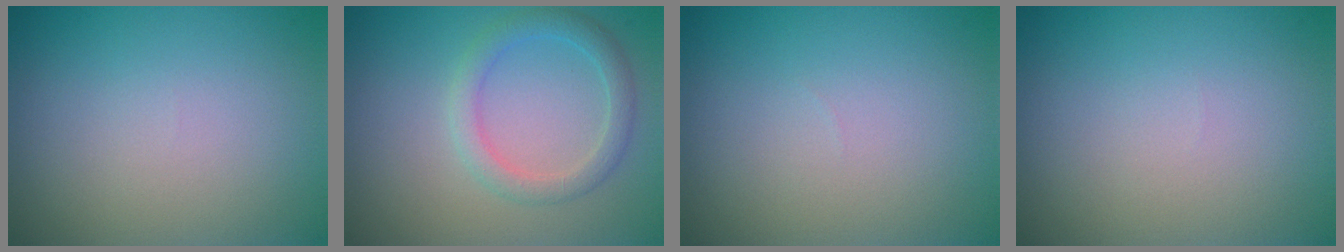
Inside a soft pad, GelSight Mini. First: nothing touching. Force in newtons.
{"total": 2.4, "press": 2.4, "slide": 0.1}
{"total": 0.0}
{"total": 0.0}